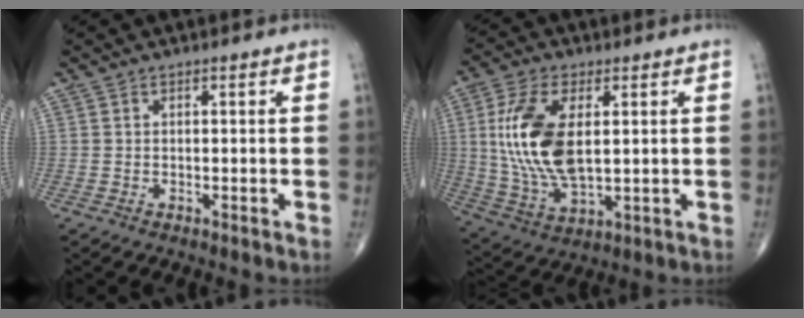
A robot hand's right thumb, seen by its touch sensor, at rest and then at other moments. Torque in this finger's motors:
{"motor_torque": [-0.23, 2.69, 1.40, 0.36, 0.55]}